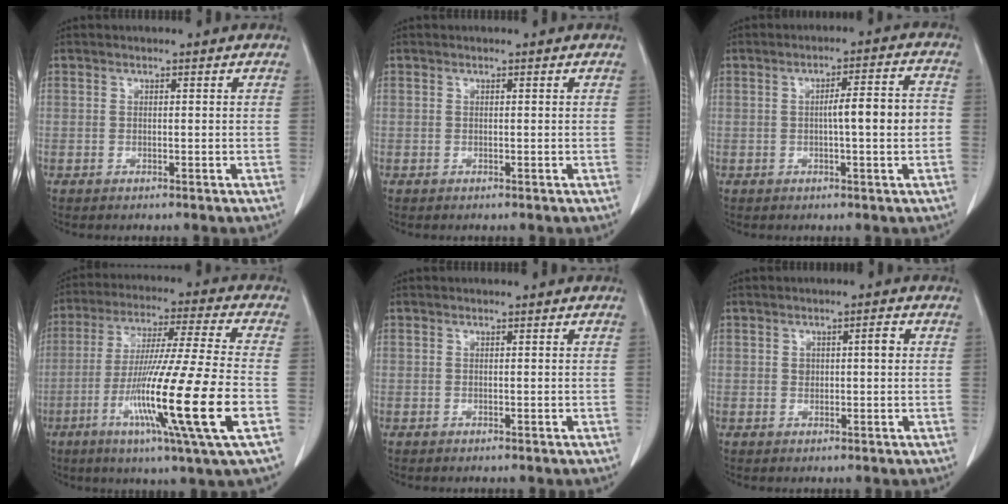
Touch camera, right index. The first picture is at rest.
{"total": 0.0}
{"total": 6.5, "force": [-0.7, 0.5, 6.4], "torque": [-0.096, 0.014, -0.010]}
{"total": 20.2, "force": [-6.3, -1.4, 19.2], "torque": [-0.357, -0.035, -0.119]}
{"total": 0.0}
{"total": 2.5, "force": [0.5, 1.0, 2.2], "torque": [-0.035, 0.011, 0.011]}